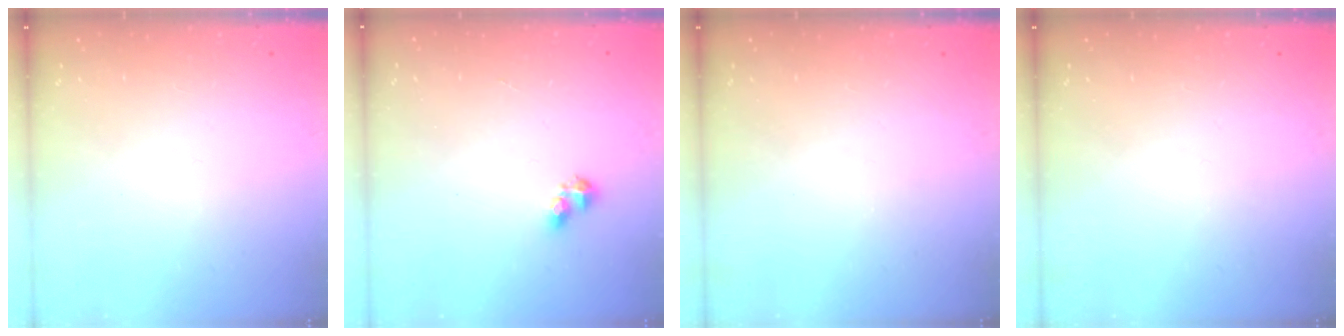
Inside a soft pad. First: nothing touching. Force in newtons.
{"total": 2.9, "press": 2.9, "slide": 0.3}
{"total": 0.0}
{"total": 0.0}